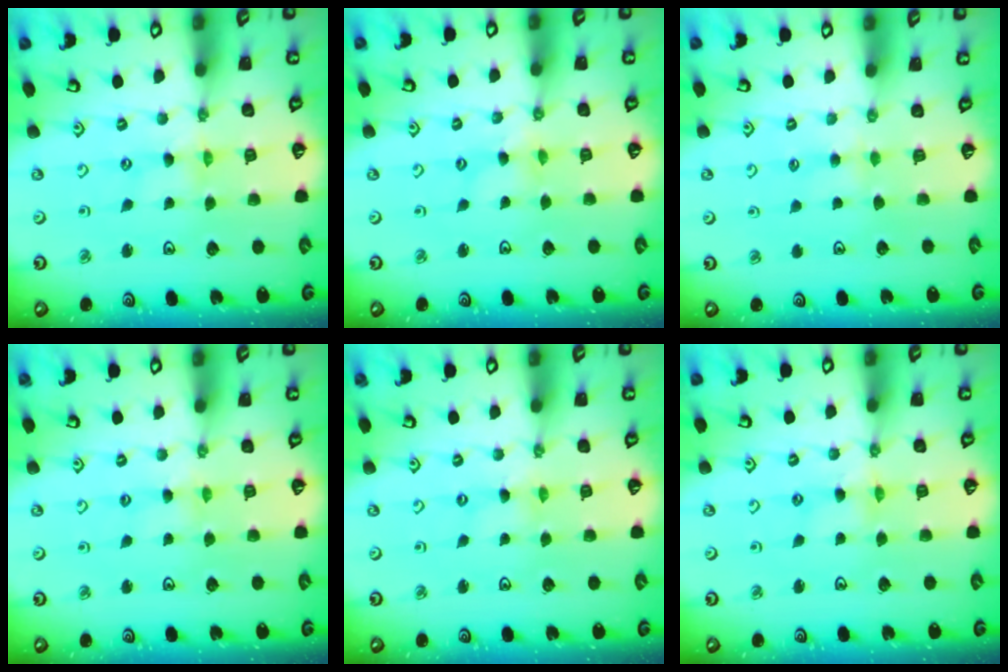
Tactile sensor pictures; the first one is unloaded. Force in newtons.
{"total": 1.7, "press": 1.7, "slide": 0.3}
{"total": 2.3, "press": 2.2, "slide": 0.5}
{"total": 1.3, "press": 1.2, "slide": 0.3}
{"total": 0.0}
{"total": 2.1, "press": 2.1, "slide": 0.3}